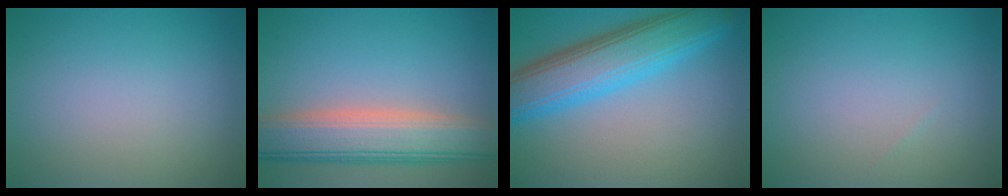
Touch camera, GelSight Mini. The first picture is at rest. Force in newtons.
{"total": 7.7, "press": 7.6, "slide": 0.7}
{"total": 8.4, "press": 8.3, "slide": 0.2}
{"total": 0.0}